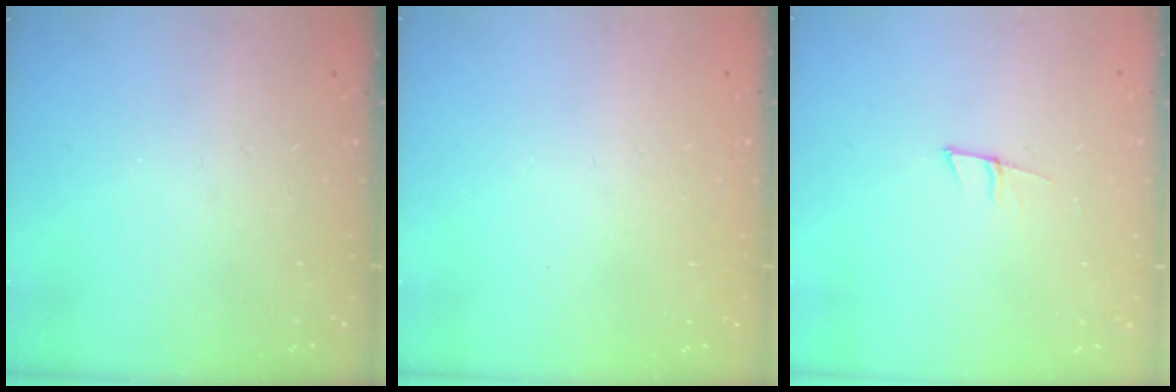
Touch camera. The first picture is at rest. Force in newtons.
{"total": 1.6, "press": 1.6, "slide": 0.1}
{"total": 5.6, "press": 5.0, "slide": 2.6}